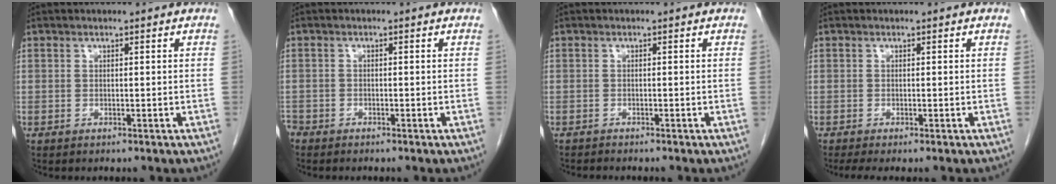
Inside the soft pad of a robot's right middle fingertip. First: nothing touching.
{"total": 2.1, "force": [-1.9, 1.0, 0.3], "torque": [-0.011, -0.001, -0.035]}
{"total": 1.0, "force": [-1.0, 0.0, 0.1], "torque": [-0.007, -0.004, -0.017]}
{"total": 1.8, "force": [-1.3, 0.1, 1.2], "torque": [-0.022, -0.007, -0.022]}